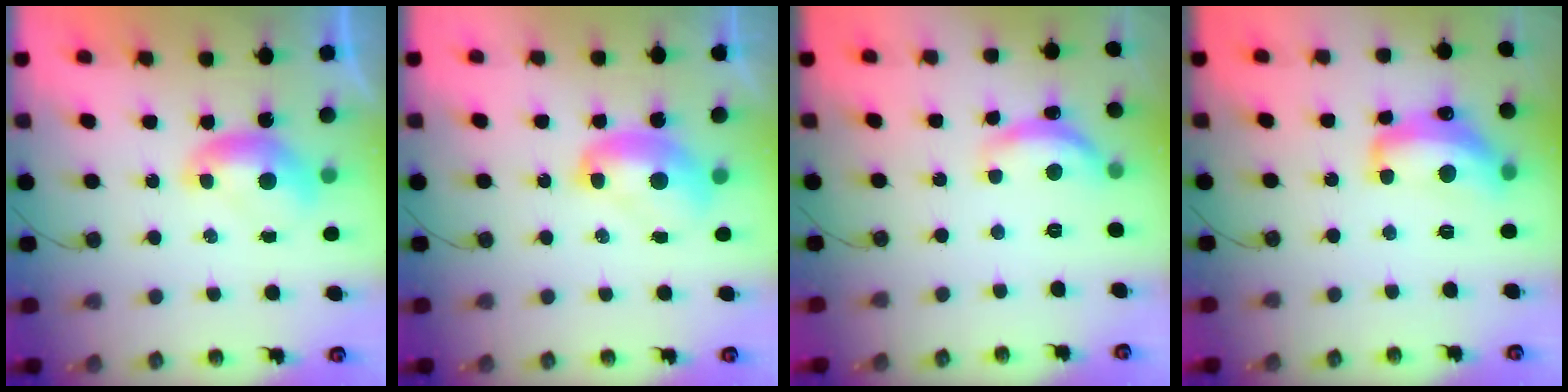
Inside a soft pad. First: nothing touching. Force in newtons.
{"total": 2.4, "press": 2.4, "slide": 0.3}
{"total": 6.8, "press": 6.8, "slide": 0.7}
{"total": 9.7, "press": 9.7, "slide": 0.9}